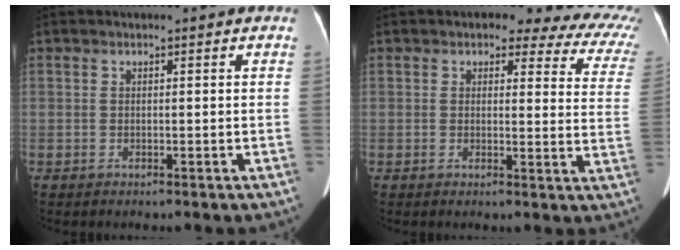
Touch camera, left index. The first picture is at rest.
{"total": 13.4, "force": [9.9, 5.2, 7.4], "torque": [-0.057, 0.001, 0.083]}